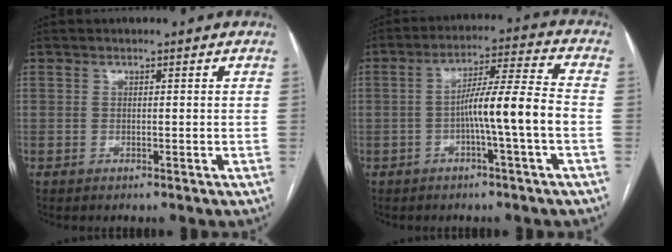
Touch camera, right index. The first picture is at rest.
{"total": 9.4, "force": [-2.2, -0.8, 9.1], "torque": [-0.154, 0.015, -0.039]}